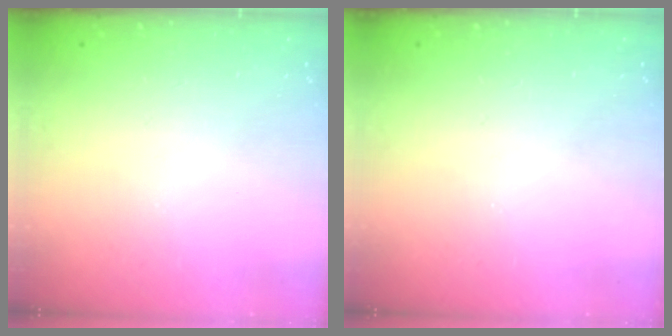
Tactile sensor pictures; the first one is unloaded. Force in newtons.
{"total": 0.0}